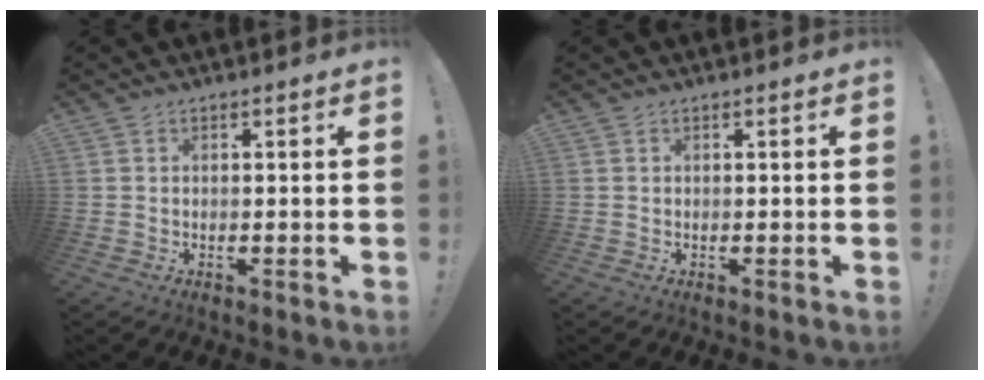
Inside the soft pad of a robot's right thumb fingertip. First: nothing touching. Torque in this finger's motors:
{"motor_torque": [-0.04, 0.04, 0.05, -0.05, 0.04]}